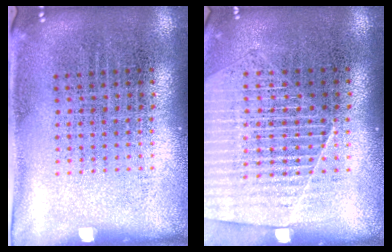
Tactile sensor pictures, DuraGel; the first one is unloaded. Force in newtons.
{"total": 1.3, "press": 1.3, "slide": 0.2}